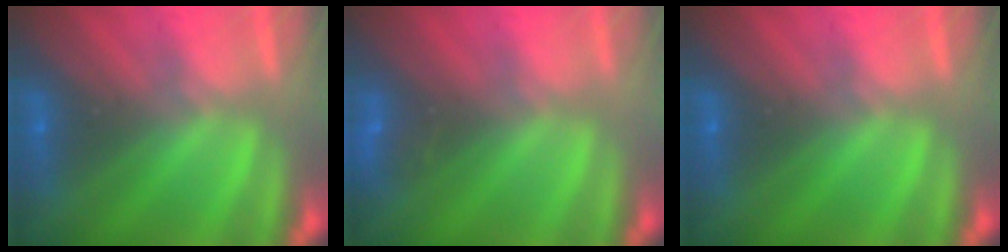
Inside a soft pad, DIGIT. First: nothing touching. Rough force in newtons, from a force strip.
{"total": 2.9}
{"total": 0.0}